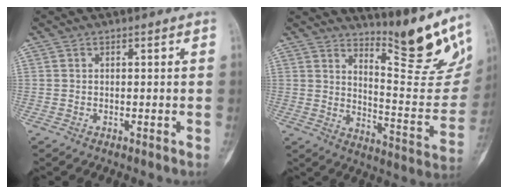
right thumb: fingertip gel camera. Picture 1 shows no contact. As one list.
[{"total": 14.1, "force": [12.3, 1.5, 6.6], "torque": [-0.064, -0.120, 0.188]}]